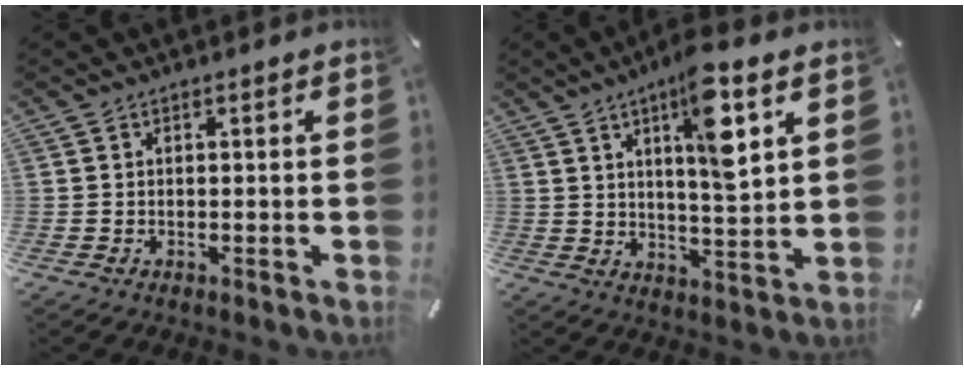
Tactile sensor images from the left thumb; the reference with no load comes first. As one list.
[{"total": 11.8, "force": [5.7, 3.0, 9.9], "torque": [-0.153, -0.026, 0.089]}]